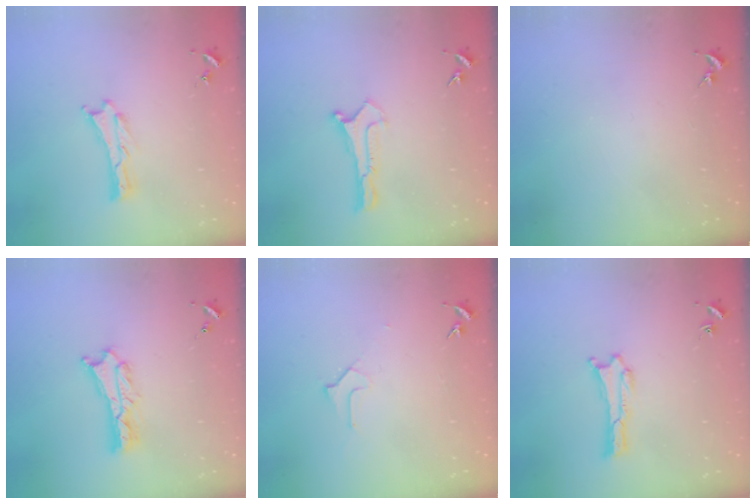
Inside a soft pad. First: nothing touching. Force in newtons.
{"total": 0.0}
{"total": 0.0}
{"total": 2.4, "press": 2.4, "slide": 0.2}
{"total": 1.6, "press": 1.6, "slide": 0.1}
{"total": 0.0}